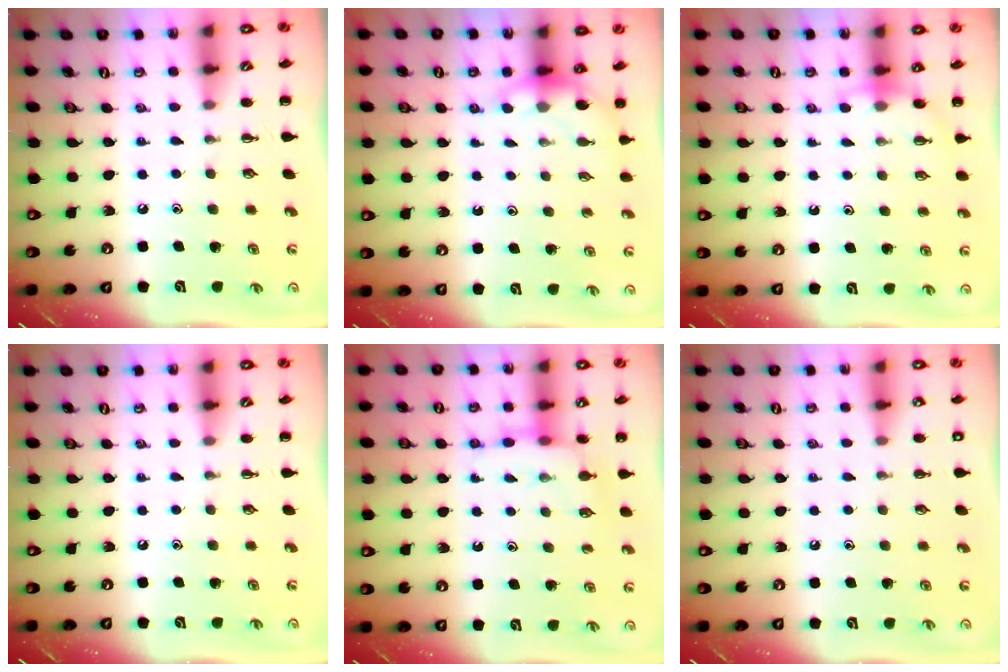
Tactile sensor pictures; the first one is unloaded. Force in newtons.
{"total": 4.7, "press": 4.6, "slide": 1.2}
{"total": 5.9, "press": 5.7, "slide": 1.5}
{"total": 0.0}
{"total": 8.4, "press": 8.4, "slide": 0.5}
{"total": 2.3, "press": 2.2, "slide": 0.7}